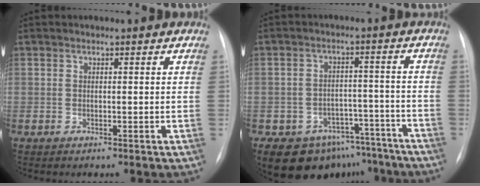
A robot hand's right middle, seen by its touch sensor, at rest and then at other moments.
{"total": 11.7, "force": [-8.8, 7.3, 2.7], "torque": [-0.022, 0.040, -0.112]}